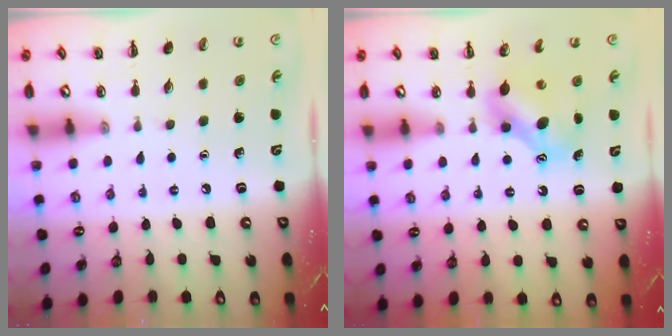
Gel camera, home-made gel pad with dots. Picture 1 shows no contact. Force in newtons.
{"total": 7.7, "press": 7.7, "slide": 0.6}